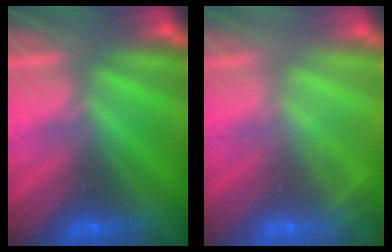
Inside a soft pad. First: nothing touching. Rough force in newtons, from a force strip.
{"total": 2.0}